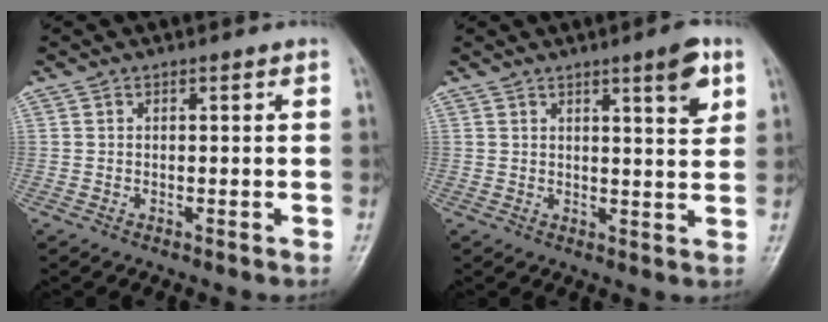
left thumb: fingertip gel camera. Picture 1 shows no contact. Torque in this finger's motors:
{"motor_torque": [0.01, -0.05, 0.03, -0.27, 0.06]}